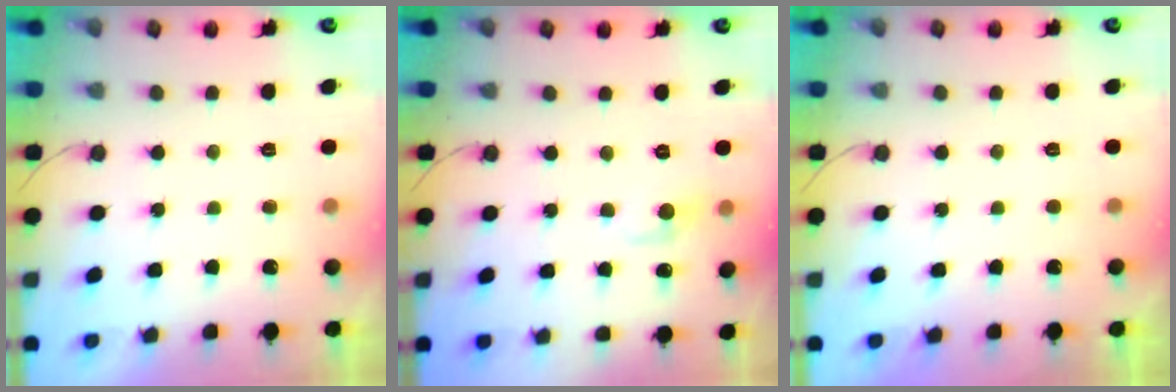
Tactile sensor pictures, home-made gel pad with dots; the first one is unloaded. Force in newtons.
{"total": 3.0, "press": 3.0, "slide": 0.4}
{"total": 0.0}